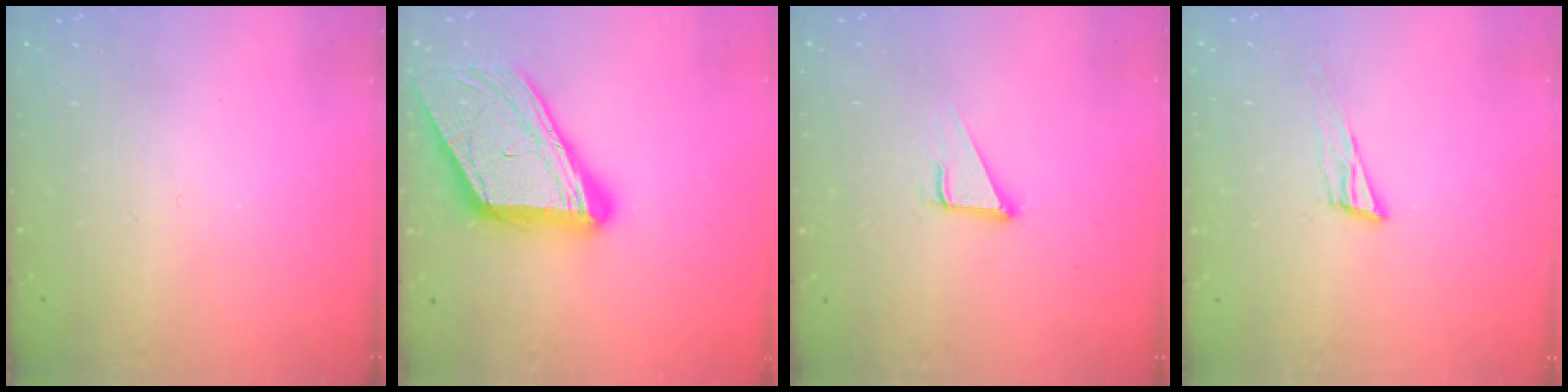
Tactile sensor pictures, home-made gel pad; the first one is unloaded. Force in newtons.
{"total": 17.8, "press": 17.7, "slide": 1.8}
{"total": 2.9, "press": 2.8, "slide": 0.2}
{"total": 6.4, "press": 6.4, "slide": 1.0}